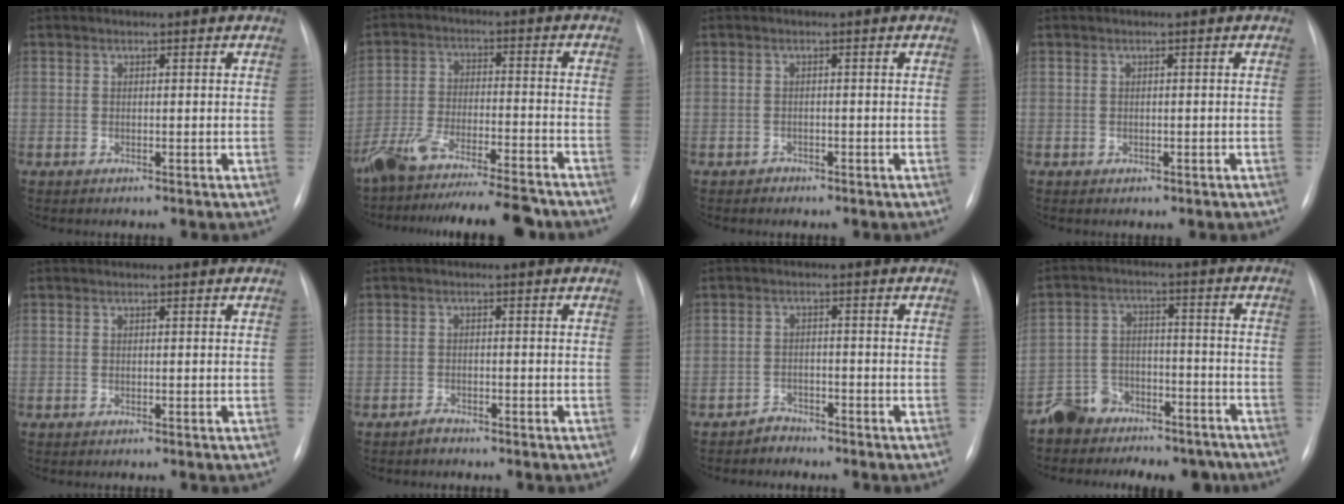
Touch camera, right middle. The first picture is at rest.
{"total": 18.5, "force": [-16.6, 1.9, 7.9], "torque": [-0.136, -0.013, -0.256]}
{"total": 0.9, "force": [-0.7, 0.5, -0.2], "torque": [0.000, 0.001, -0.015]}
{"total": 0.5, "force": [-0.2, 0.4, 0.3], "torque": [-0.006, 0.000, 0.000]}
{"total": 0.0}
{"total": 1.3, "force": [-1.2, 0.3, 0.2], "torque": [-0.006, -0.001, -0.021]}
{"total": 2.2, "force": [-2.0, 0.8, -0.5], "torque": [0.010, 0.000, -0.035]}
{"total": 10.9, "force": [-8.8, 6.1, 1.6], "torque": [-0.018, 0.041, -0.138]}